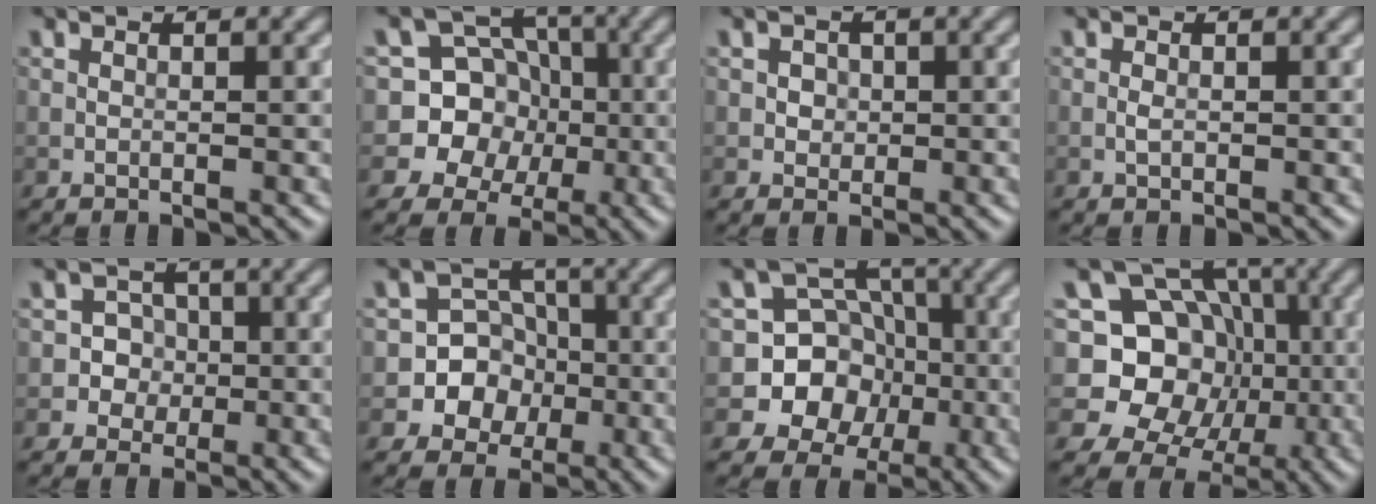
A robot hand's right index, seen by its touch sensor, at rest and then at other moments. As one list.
[{"total": 8.8, "force": [-0.9, 8.5, 2.3], "torque": [-0.041, 0.034, -0.044]}, {"total": 1.3, "force": [0.2, 1.2, 0.5], "torque": [0.000, 0.001, 0.005]}, {"total": 0.7, "force": [-0.1, 0.4, 0.6], "torque": [-0.014, 0.000, -0.003]}, {"total": 2.7, "force": [-0.5, 2.6, 0.5], "torque": [0.015, 0.005, -0.024]}, {"total": 7.4, "force": [-2.2, 6.9, 1.5], "torque": [-0.003, 0.015, -0.062]}, {"total": 8.8, "force": [-2.0, 8.2, 2.4], "torque": [-0.032, 0.025, -0.062]}, {"total": 13.2, "force": [0.6, 12.2, 5.1], "torque": [-0.122, 0.061, -0.019]}]